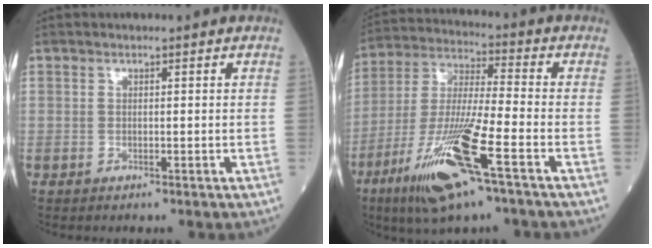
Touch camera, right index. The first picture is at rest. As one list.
[{"total": 16.2, "force": [-8.2, 1.1, 13.9], "torque": [-0.300, -0.033, -0.151]}]